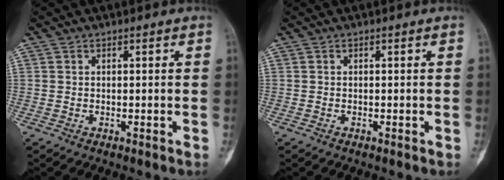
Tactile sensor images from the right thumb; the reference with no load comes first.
{"total": 0.0}